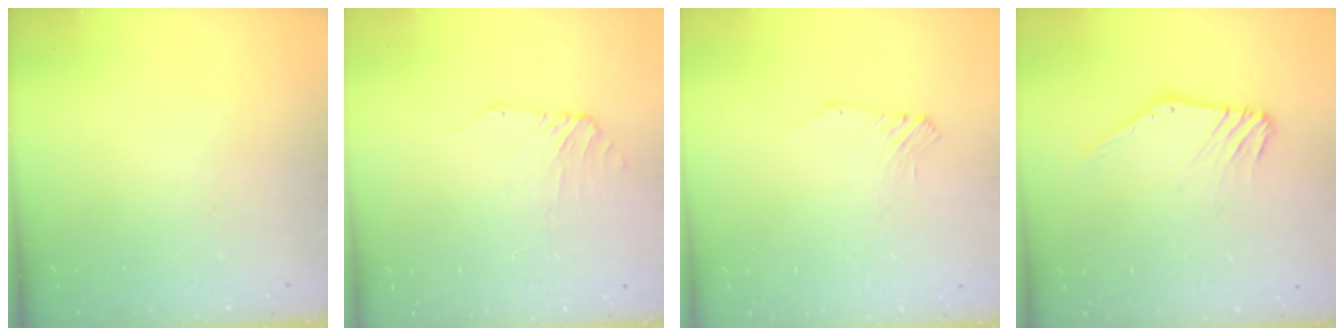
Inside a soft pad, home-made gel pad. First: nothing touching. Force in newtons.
{"total": 0.9, "press": 0.8, "slide": 0.4}
{"total": 1.0, "press": 0.9, "slide": 0.4}
{"total": 3.8, "press": 3.7, "slide": 0.2}